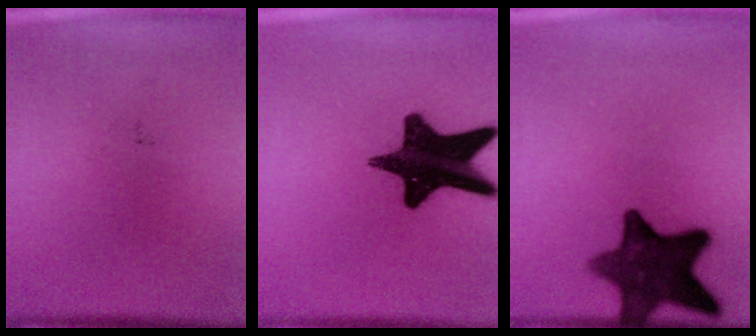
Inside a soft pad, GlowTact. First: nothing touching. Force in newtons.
{"total": 17.7}
{"total": 12.7}